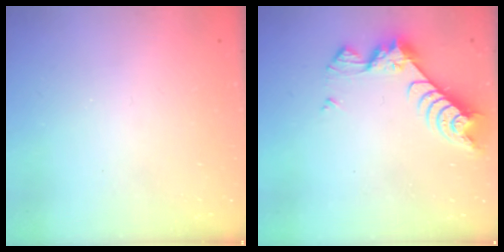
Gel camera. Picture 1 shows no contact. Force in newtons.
{"total": 7.1, "press": 7.1, "slide": 0.7}